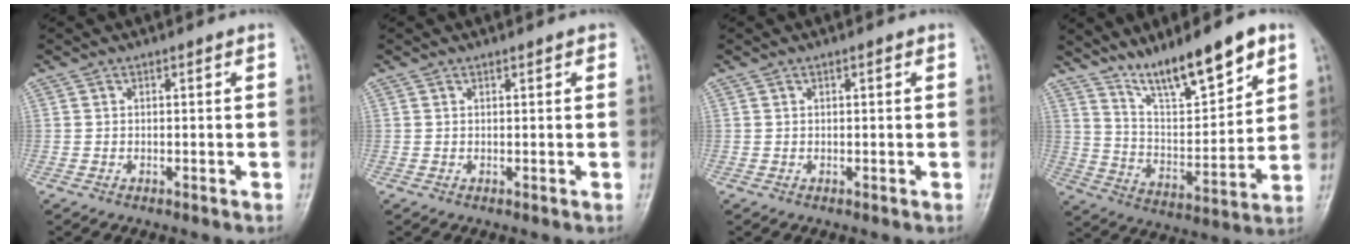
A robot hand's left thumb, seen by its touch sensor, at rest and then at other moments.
{"total": 0.8, "force": [0.5, 0.3, 0.6], "torque": [-0.006, 0.000, 0.004]}
{"total": 0.7, "force": [0.3, 0.2, 0.6], "torque": [-0.010, 0.002, 0.004]}
{"total": 15.6, "force": [10.9, 4.1, 10.4], "torque": [-0.149, -0.058, 0.198]}